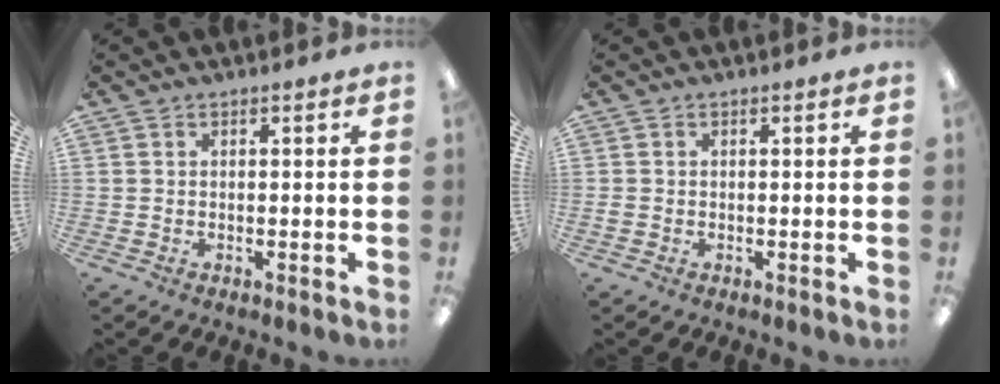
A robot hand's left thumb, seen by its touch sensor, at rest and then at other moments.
{"total": 0.8, "force": [-0.1, 0.6, 0.6], "torque": [-0.011, 0.004, -0.003]}